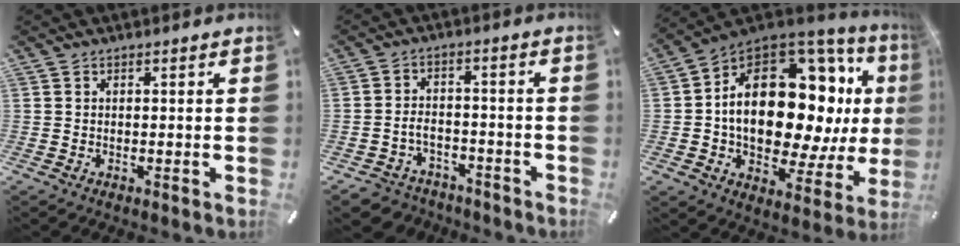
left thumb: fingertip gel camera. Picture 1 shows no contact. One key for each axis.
{"total": 5.1, "fx": -2.7, "fy": 4.0, "fz": 1.8, "tx": -0.044, "ty": 0.010, "tz": -0.053}
{"total": 23.7, "fx": 3.3, "fy": 13.9, "fz": 18.8, "tx": -0.323, "ty": -0.044, "tz": 0.056}